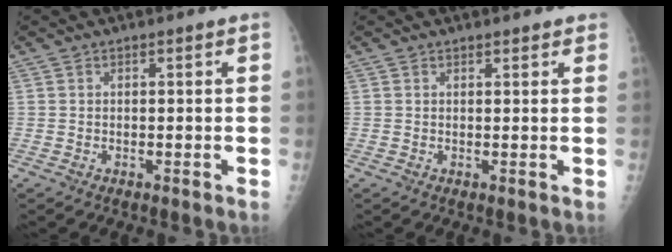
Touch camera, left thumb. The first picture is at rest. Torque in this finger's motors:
{"motor_torque": [-0.40, -0.15, 0.08, 0.13, 0.03]}